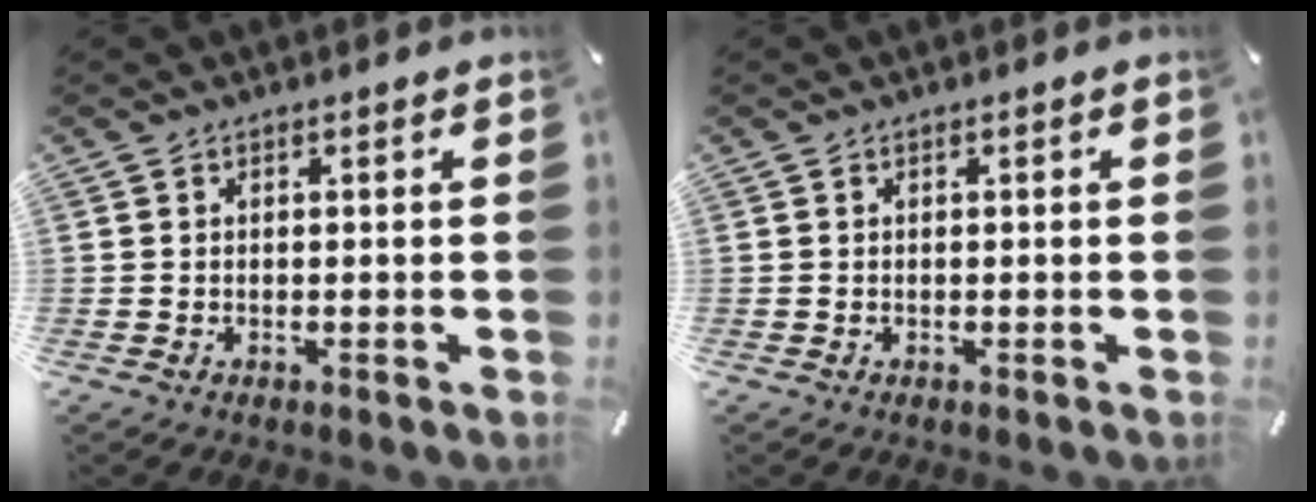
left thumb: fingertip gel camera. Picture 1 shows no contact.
{"total": 0.0}